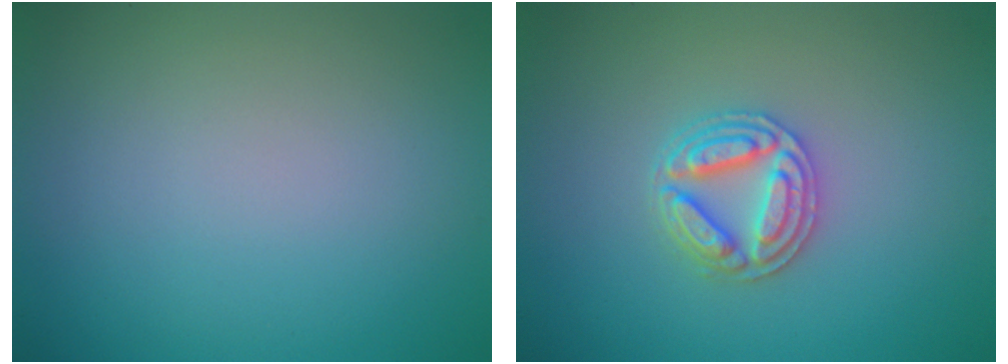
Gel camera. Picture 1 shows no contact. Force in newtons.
{"total": 3.3, "press": 3.2, "slide": 0.6}